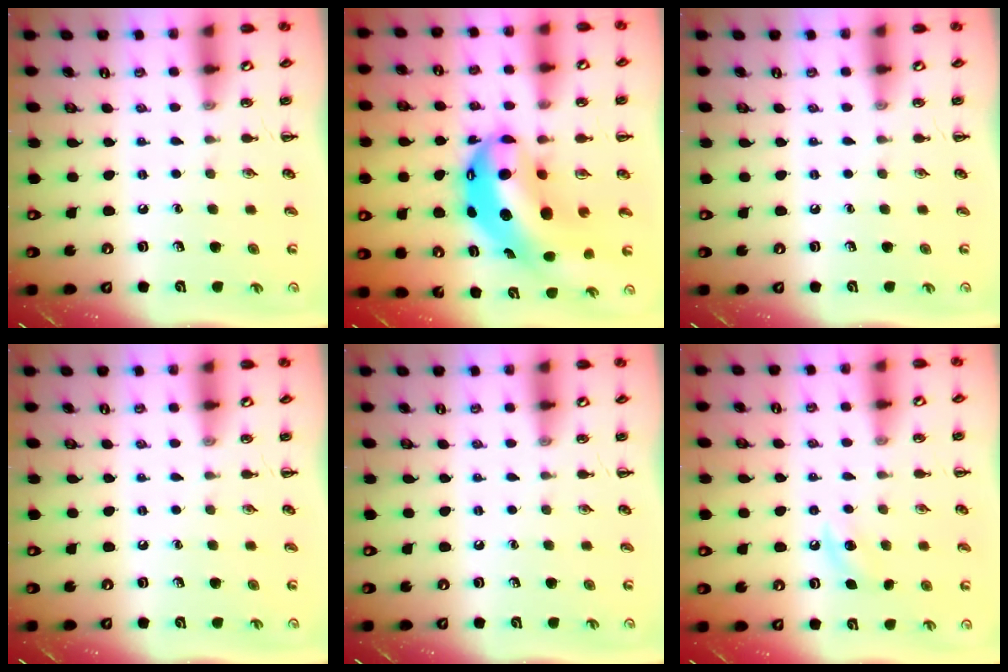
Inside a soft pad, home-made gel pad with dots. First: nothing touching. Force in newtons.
{"total": 15.2, "press": 14.7, "slide": 4.0}
{"total": 0.0}
{"total": 0.0}
{"total": 0.0}
{"total": 5.8, "press": 5.5, "slide": 1.9}